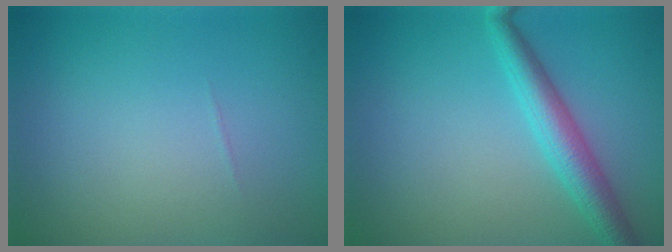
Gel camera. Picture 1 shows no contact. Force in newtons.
{"total": 3.6, "press": 3.6, "slide": 0.2}